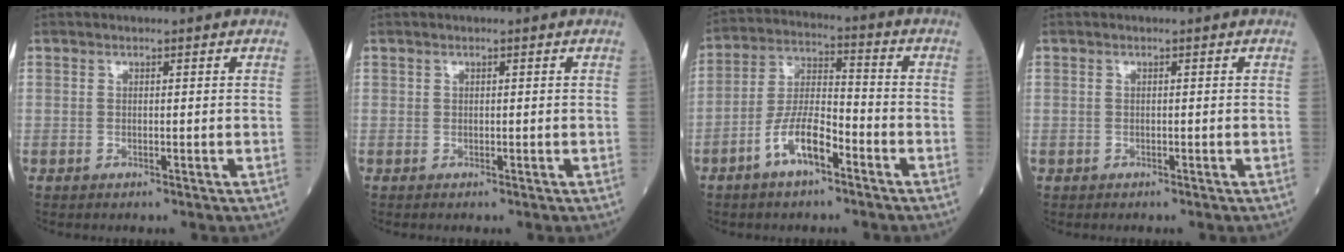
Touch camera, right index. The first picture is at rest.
{"total": 0.0}
{"total": 8.5, "force": [-4.6, 2.5, 6.7], "torque": [-0.139, 0.010, -0.088]}
{"total": 0.0}